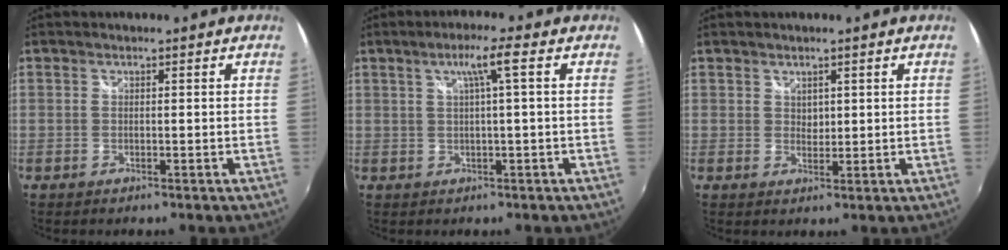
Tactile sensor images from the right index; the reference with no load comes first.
{"total": 4.2, "force": [1.2, -0.5, 4.0], "torque": [-0.072, 0.006, 0.022]}
{"total": 1.7, "force": [1.1, 1.2, 0.4], "torque": [-0.003, 0.002, 0.018]}